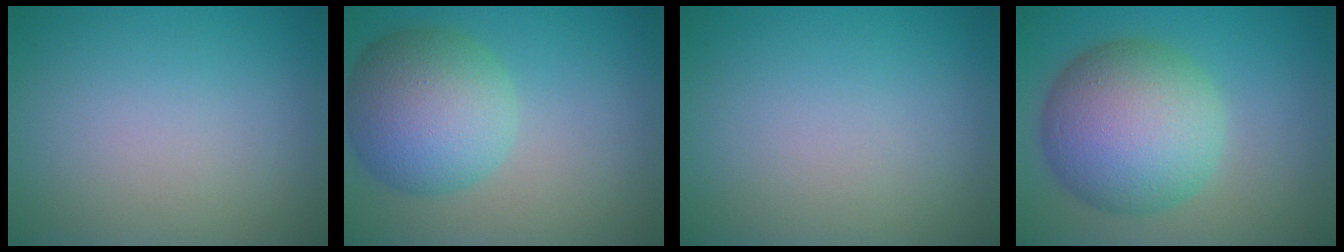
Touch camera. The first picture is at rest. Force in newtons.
{"total": 8.0, "press": 8.0, "slide": 0.4}
{"total": 0.0}
{"total": 10.3, "press": 10.2, "slide": 0.4}